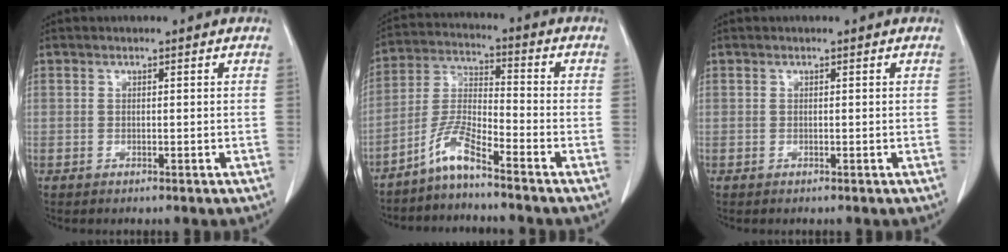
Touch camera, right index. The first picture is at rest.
{"total": 6.5, "force": [-5.2, 0.1, 4.0], "torque": [-0.094, -0.008, -0.109]}
{"total": 0.0}